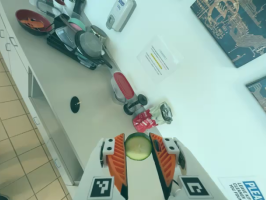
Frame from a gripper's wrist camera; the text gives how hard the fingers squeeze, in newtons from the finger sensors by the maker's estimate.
{"total": 9.0, "left": 9.2, "right": 8.9}